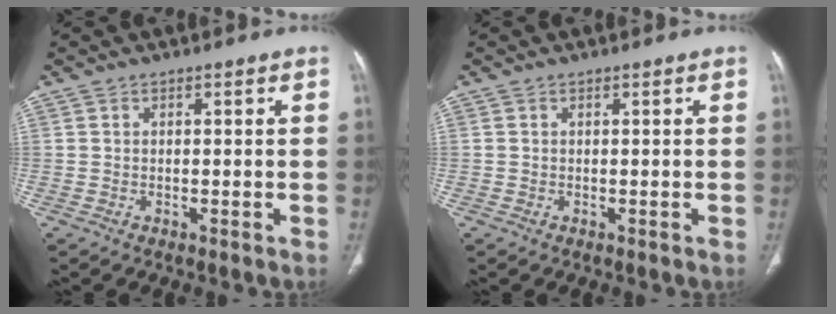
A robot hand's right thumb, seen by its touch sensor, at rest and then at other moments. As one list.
[{"total": 0.0}]